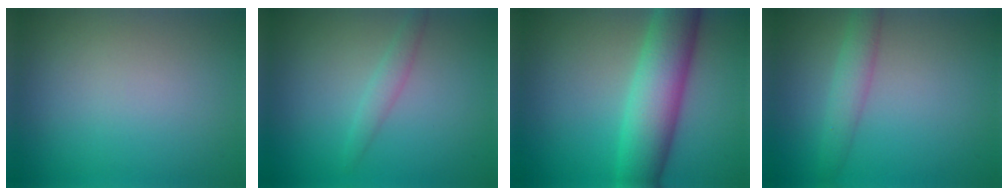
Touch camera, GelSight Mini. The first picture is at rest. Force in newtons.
{"total": 1.4, "press": 1.4, "slide": 0.1}
{"total": 8.3, "press": 8.3, "slide": 0.2}
{"total": 2.6, "press": 2.6, "slide": 0.1}